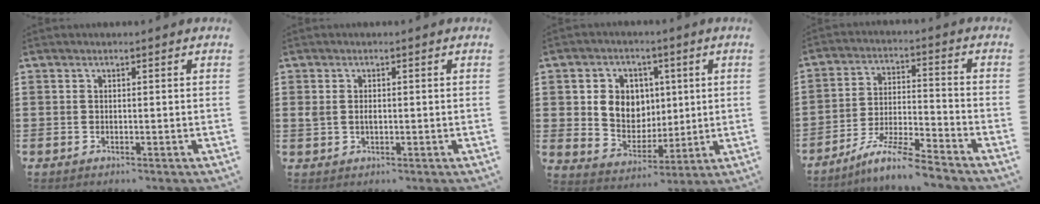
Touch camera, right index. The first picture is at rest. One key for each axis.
{"total": 1.9, "fx": 0.1, "fy": 1.2, "fz": 1.5, "tx": -0.037, "ty": 0.005, "tz": -0.003}
{"total": 7.5, "fx": 1.5, "fy": 6.8, "fz": 2.9, "tx": -0.072, "ty": 0.014, "tz": 0.025}
{"total": 7.7, "fx": -6.9, "fy": -0.1, "fz": 3.4, "tx": -0.072, "ty": -0.002, "tz": -0.135}